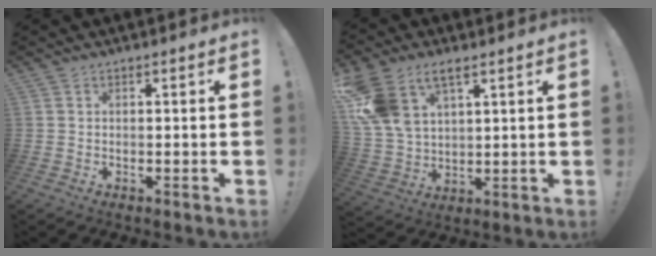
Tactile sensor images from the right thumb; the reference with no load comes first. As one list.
[{"total": 12.8, "force": [7.3, 7.4, 7.5], "torque": [-0.163, -0.028, 0.145]}]